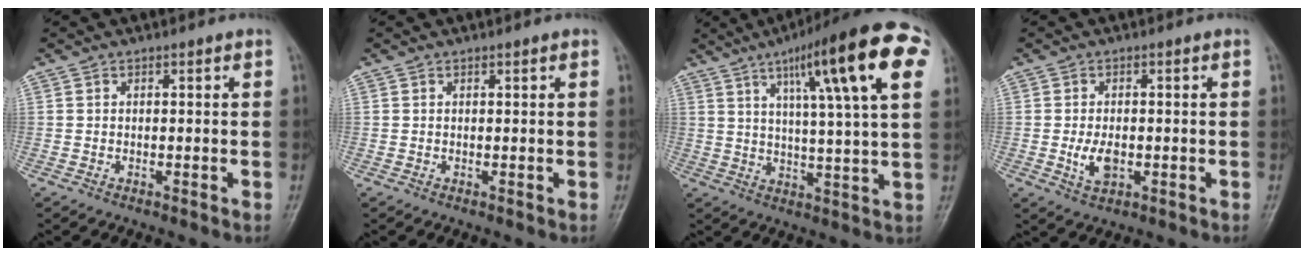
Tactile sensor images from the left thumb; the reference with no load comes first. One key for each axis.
{"total": 0.6, "fx": 0.3, "fy": 0.1, "fz": 0.5, "tx": -0.008, "ty": 0.001, "tz": 0.004}
{"total": 21.3, "fx": 8.9, "fy": 3.5, "fz": 19.0, "tx": -0.263, "ty": 0.002, "tz": 0.124}
{"total": 4.4, "fx": -0.8, "fy": 2.5, "fz": 3.5, "tx": -0.064, "ty": -0.001, "tz": -0.010}